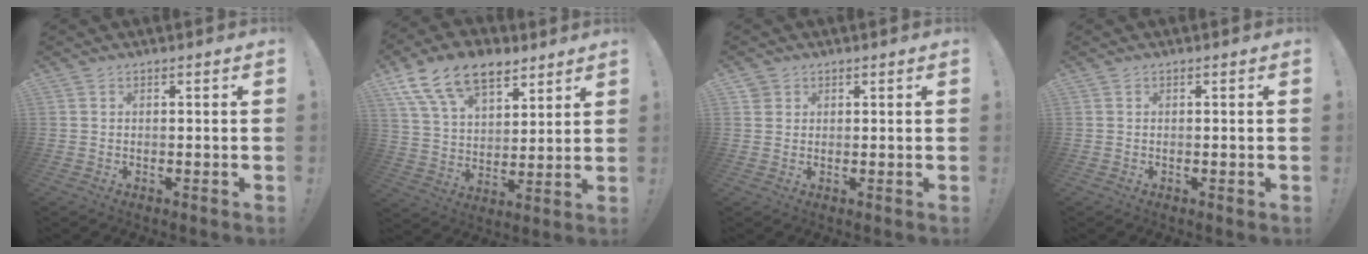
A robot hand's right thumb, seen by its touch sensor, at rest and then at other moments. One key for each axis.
{"total": 16.6, "fx": 10.1, "fy": 9.6, "fz": 8.9, "tx": -0.163, "ty": -0.051, "tz": 0.191}
{"total": 2.1, "fx": 1.3, "fy": 1.6, "fz": 0.3, "tx": -0.003, "ty": -0.002, "tz": 0.023}
{"total": 0.6, "fx": -0.1, "fy": 0.0, "fz": 0.6, "tx": -0.009, "ty": 0.000, "tz": -0.002}